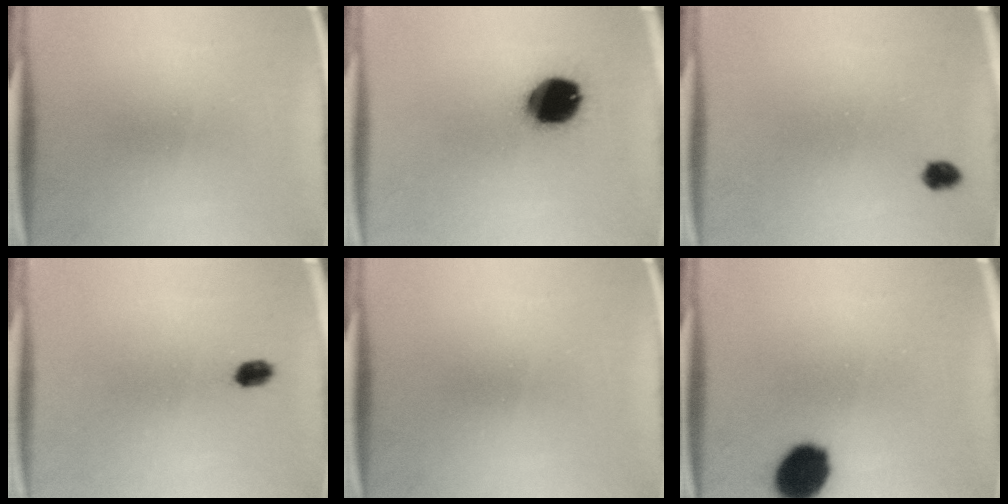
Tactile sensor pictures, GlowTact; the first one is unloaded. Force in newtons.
{"total": 14.3}
{"total": 2.1}
{"total": 2.4}
{"total": 0.0}
{"total": 11.5}